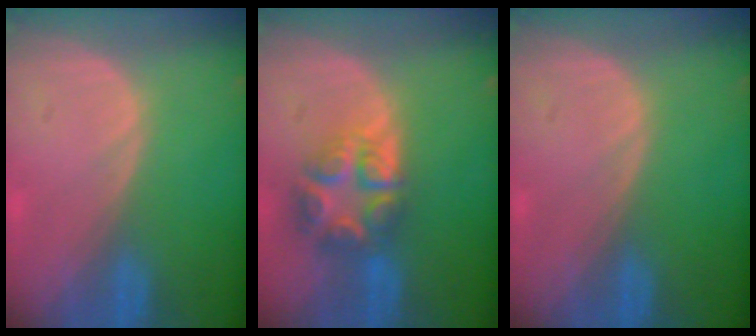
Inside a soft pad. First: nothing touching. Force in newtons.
{"total": 8.0, "press": 6.9, "slide": 4.0}
{"total": 0.0}